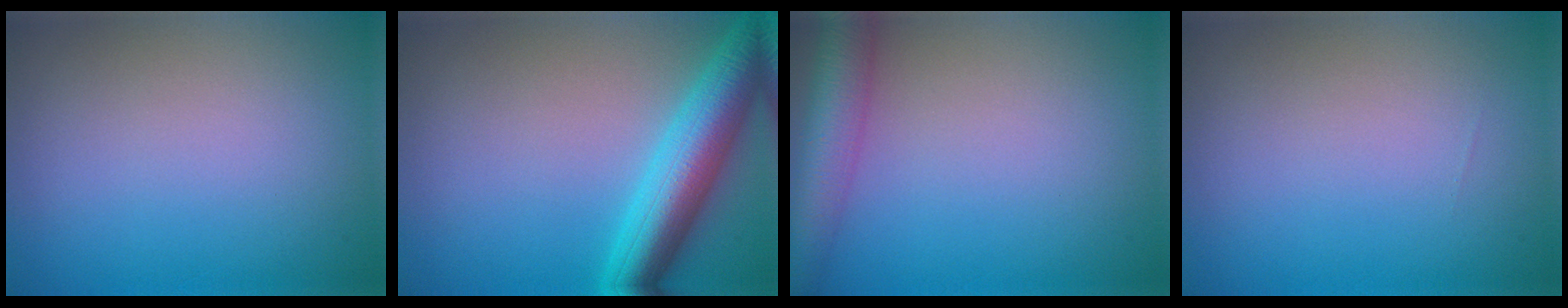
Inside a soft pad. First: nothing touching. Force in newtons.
{"total": 6.8, "press": 6.8, "slide": 0.3}
{"total": 5.3, "press": 5.3, "slide": 0.3}
{"total": 0.0}